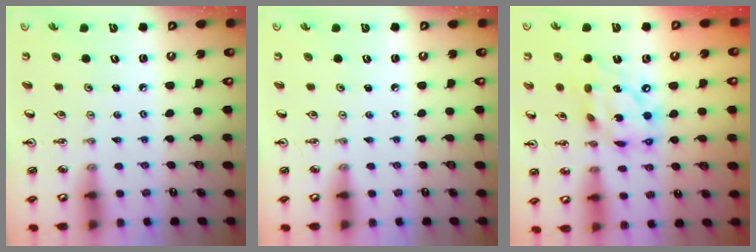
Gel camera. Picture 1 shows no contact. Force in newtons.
{"total": 0.0}
{"total": 14.6, "press": 14.5, "slide": 1.7}